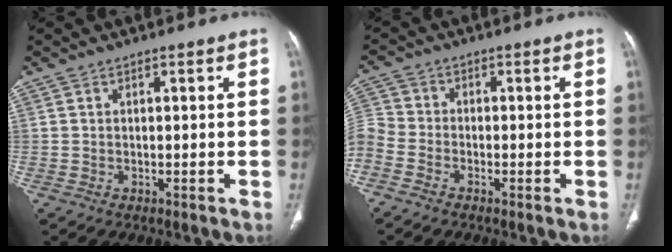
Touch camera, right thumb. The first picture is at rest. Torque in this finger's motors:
{"motor_torque": [2.18, 2.83, 0.34, -0.25, 0.09]}